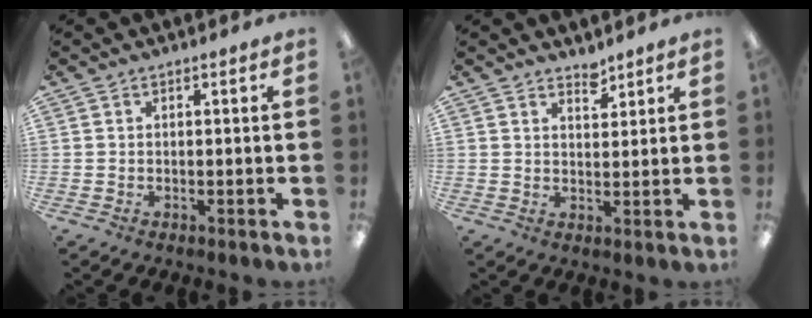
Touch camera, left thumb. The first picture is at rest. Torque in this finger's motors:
{"motor_torque": [0.08, 0.27, -0.23, -0.37, 0.04]}